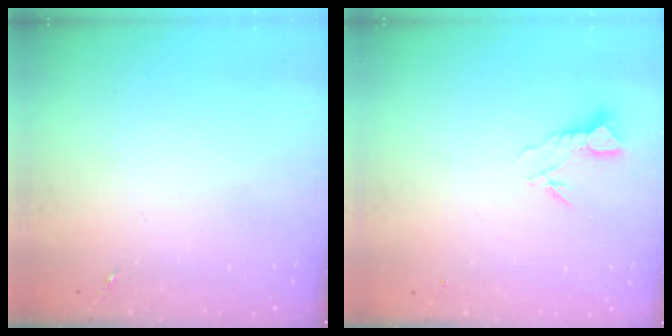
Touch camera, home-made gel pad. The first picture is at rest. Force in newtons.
{"total": 3.9, "press": 3.9, "slide": 0.2}